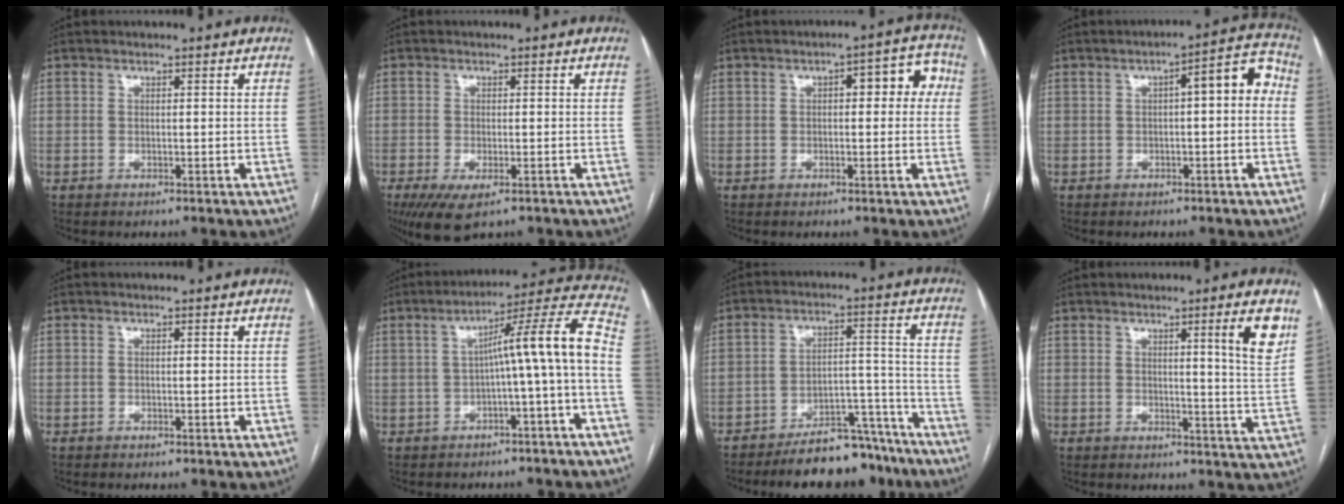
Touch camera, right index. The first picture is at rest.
{"total": 6.2, "force": [-3.8, 2.1, 4.4], "torque": [-0.072, -0.015, -0.061]}
{"total": 6.4, "force": [1.1, 2.7, 5.7], "torque": [-0.058, 0.037, 0.007]}
{"total": 7.0, "force": [0.5, 1.8, 6.8], "torque": [-0.083, 0.036, 0.002]}
{"total": 0.5, "force": [-0.5, 0.2, 0.1], "torque": [-0.008, 0.000, -0.010]}
{"total": 11.3, "force": [-1.9, -0.8, 11.1], "torque": [-0.151, 0.035, -0.030]}
{"total": 12.9, "force": [-11.6, 3.9, 4.1], "torque": [-0.034, 0.044, -0.173]}
{"total": 6.6, "force": [3.1, -0.6, 5.8], "torque": [-0.069, -0.020, 0.038]}